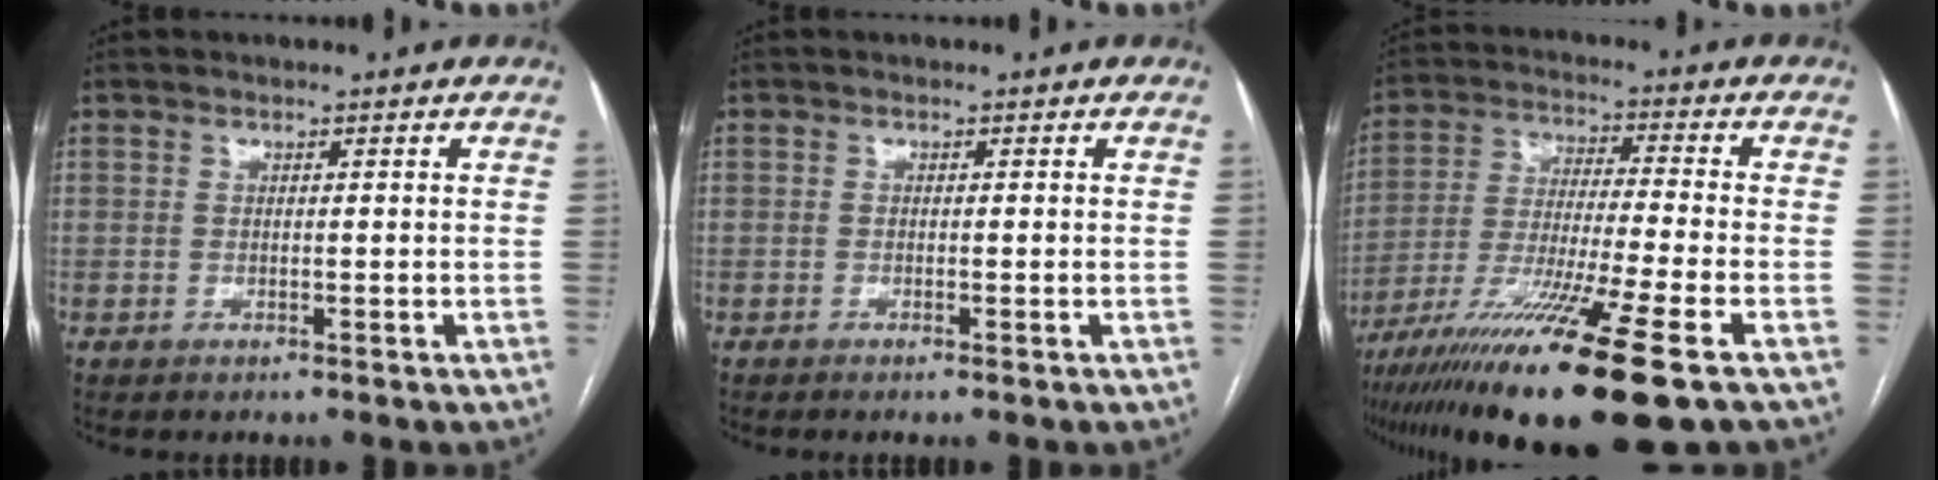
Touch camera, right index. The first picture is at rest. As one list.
[{"total": 0.6, "force": [-0.4, -0.1, 0.4], "torque": [-0.008, 0.000, -0.007]}, {"total": 19.0, "force": [-11.8, -0.3, 15.0], "torque": [-0.255, -0.053, -0.208]}]